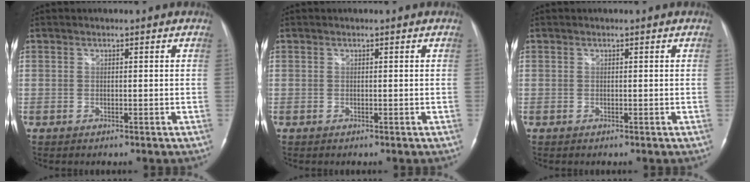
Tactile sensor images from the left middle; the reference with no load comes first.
{"total": 0.0}
{"total": 0.0}